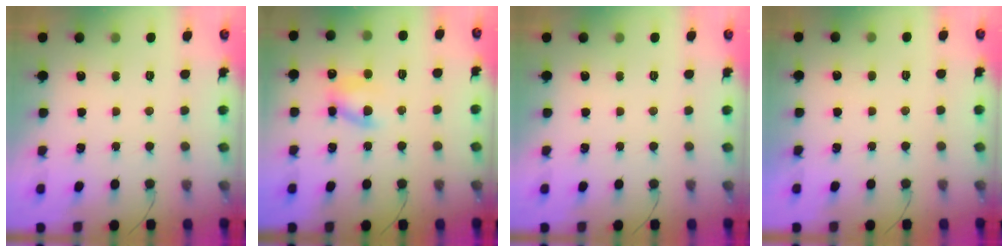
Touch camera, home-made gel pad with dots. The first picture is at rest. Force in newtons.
{"total": 6.9, "press": 6.8, "slide": 1.4}
{"total": 0.0}
{"total": 1.0, "press": 1.0, "slide": 0.2}